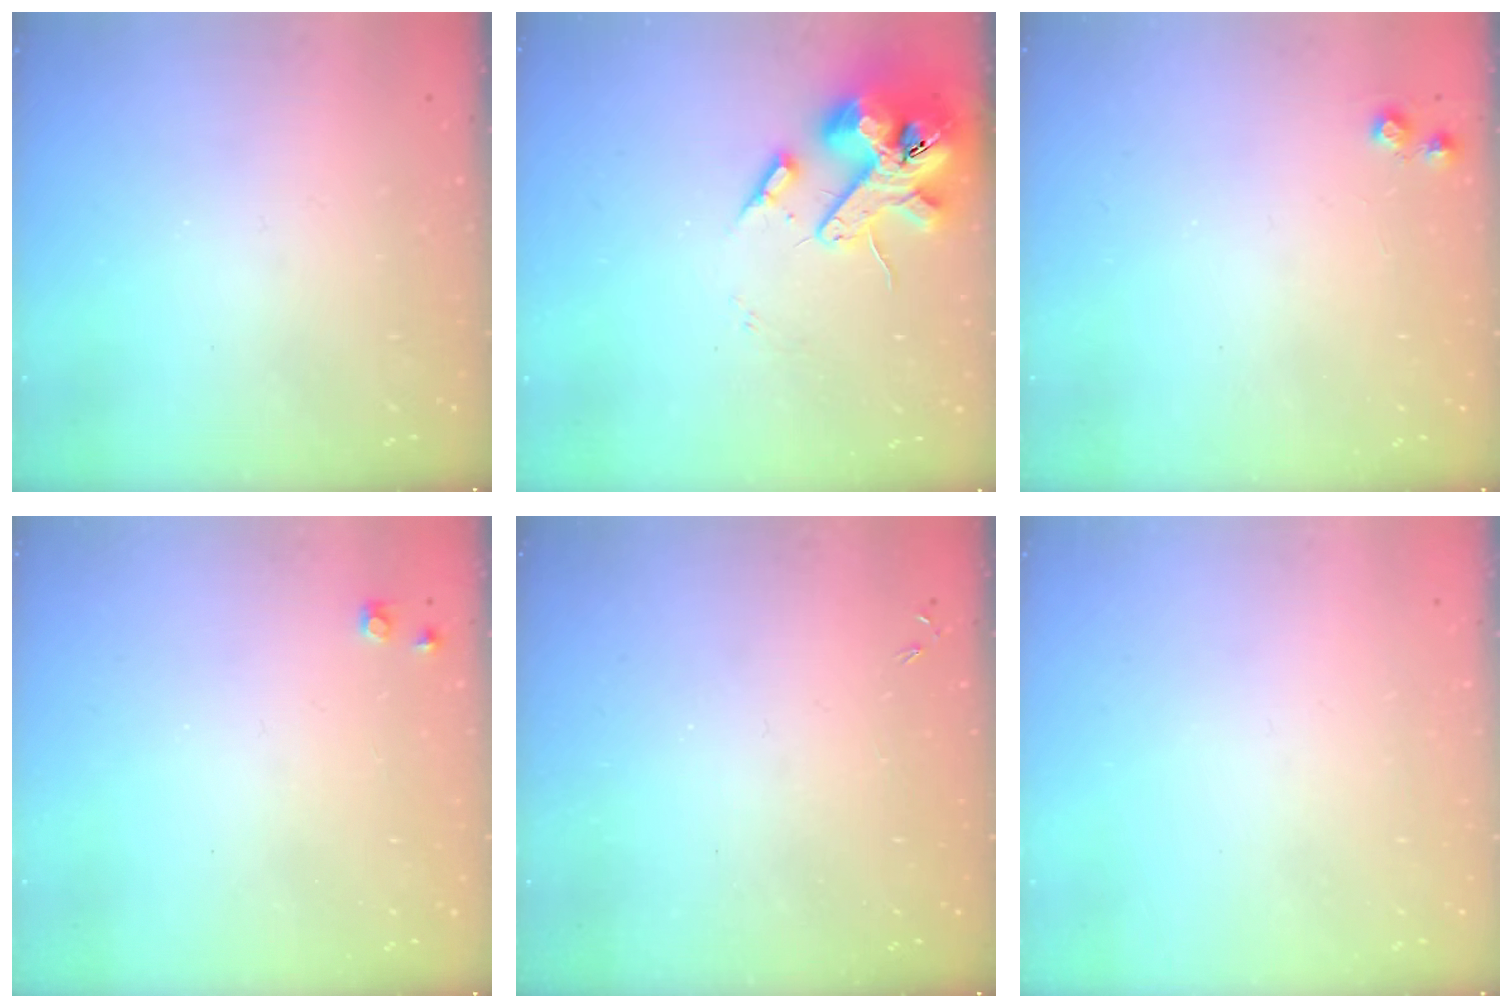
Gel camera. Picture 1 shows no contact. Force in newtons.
{"total": 14.6, "press": 14.4, "slide": 2.4}
{"total": 5.5, "press": 5.5, "slide": 0.7}
{"total": 5.1, "press": 5.1, "slide": 0.6}
{"total": 0.0}
{"total": 0.0}